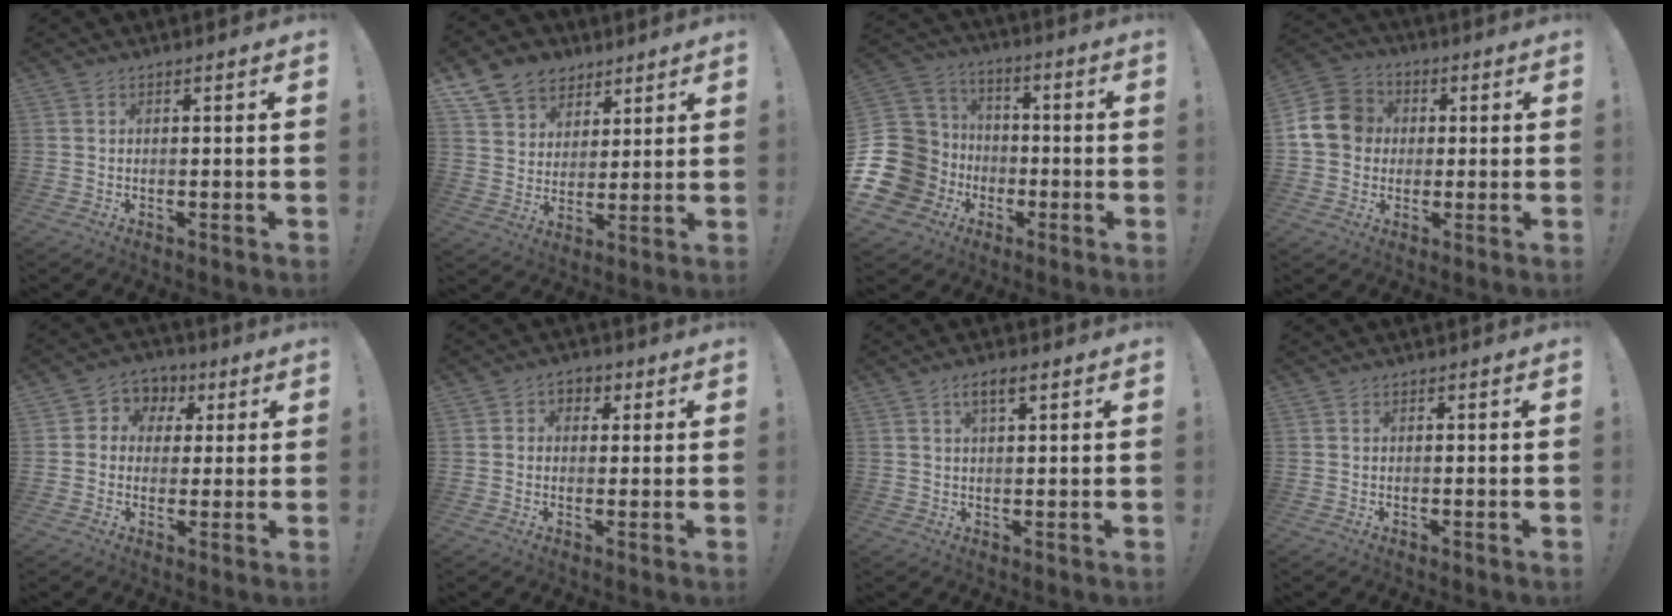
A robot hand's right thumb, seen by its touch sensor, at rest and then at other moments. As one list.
[{"total": 10.5, "force": [6.9, 7.7, 2.2], "torque": [-0.047, -0.048, 0.140]}, {"total": 19.7, "force": [-3.9, 16.9, 9.3], "torque": [-0.207, 0.025, -0.027]}, {"total": 13.6, "force": [1.1, 12.0, 6.2], "torque": [-0.100, 0.011, 0.027]}, {"total": 6.3, "force": [-0.1, 6.1, 1.7], "torque": [-0.015, 0.003, 0.002]}, {"total": 3.8, "force": [0.0, 3.5, 1.4], "torque": [-0.008, 0.003, -0.002]}, {"total": 3.8, "force": [1.7, 1.4, 3.1], "torque": [-0.048, -0.002, 0.027]}, {"total": 0.0}]